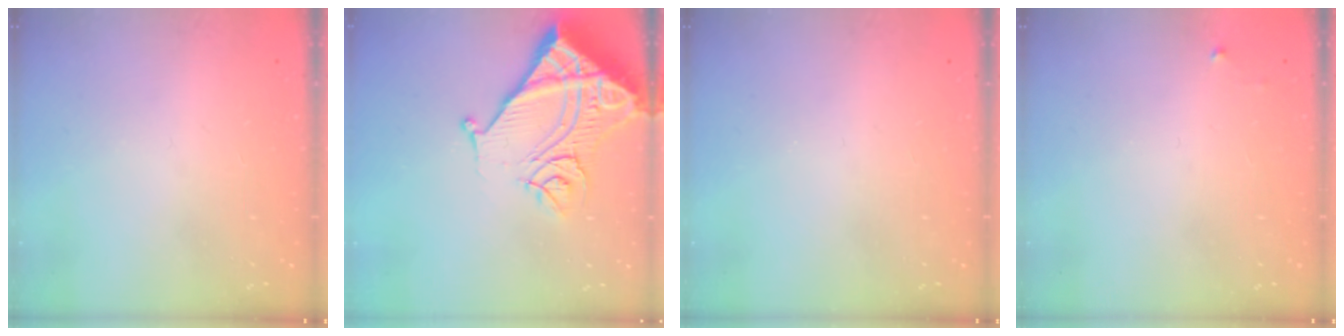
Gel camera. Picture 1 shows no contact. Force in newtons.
{"total": 14.2, "press": 14.1, "slide": 1.8}
{"total": 0.0}
{"total": 2.5, "press": 2.5, "slide": 0.4}